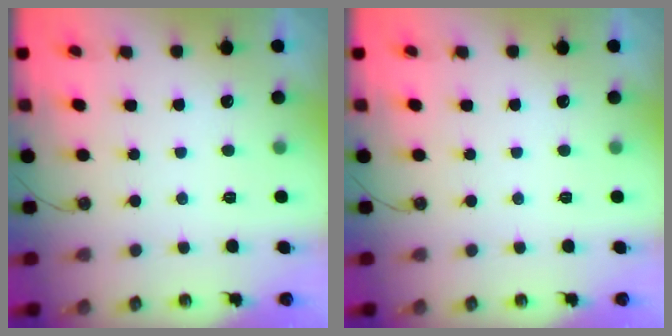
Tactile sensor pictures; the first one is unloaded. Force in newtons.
{"total": 0.0}